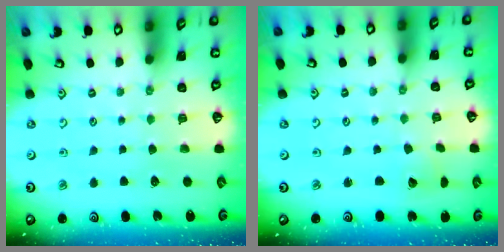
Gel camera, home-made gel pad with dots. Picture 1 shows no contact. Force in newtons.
{"total": 2.0, "press": 2.0, "slide": 0.3}